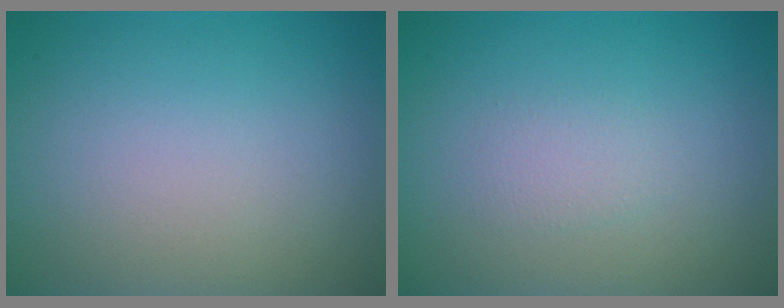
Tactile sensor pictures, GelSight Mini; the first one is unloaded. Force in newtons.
{"total": 1.1, "press": 1.1, "slide": 0.1}